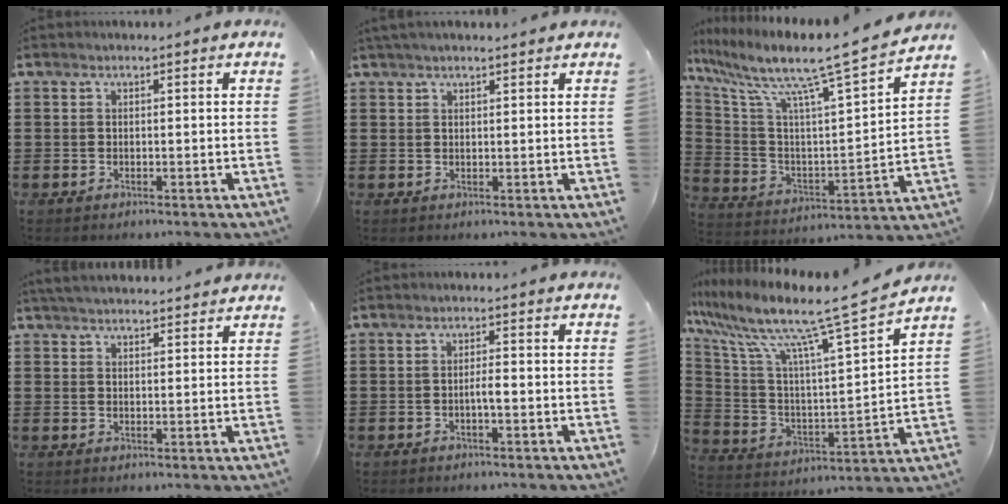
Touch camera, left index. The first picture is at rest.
{"total": 1.6, "force": [1.4, 0.1, 0.6], "torque": [-0.015, 0.002, 0.028]}
{"total": 10.7, "force": [8.7, 0.3, 6.2], "torque": [-0.147, -0.071, 0.132]}
{"total": 3.2, "force": [3.1, 0.0, 0.4], "torque": [-0.016, -0.004, 0.060]}
{"total": 2.0, "force": [-0.7, 0.2, 1.8], "torque": [-0.035, 0.002, -0.013]}
{"total": 12.6, "force": [9.9, 0.2, 7.9], "torque": [-0.179, -0.071, 0.153]}